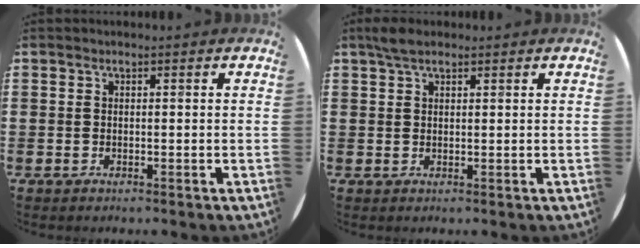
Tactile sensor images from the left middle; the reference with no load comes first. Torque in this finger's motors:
{"motor_torque": [0.73, -0.45, 0.02, 0.04]}